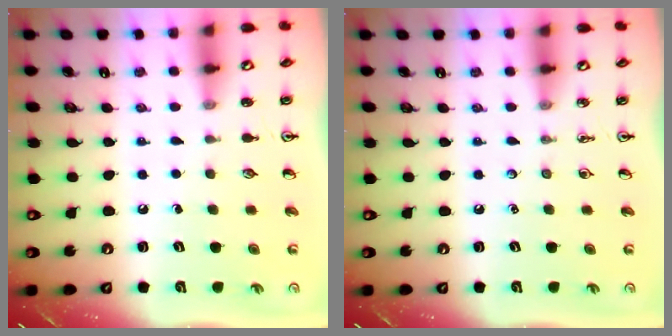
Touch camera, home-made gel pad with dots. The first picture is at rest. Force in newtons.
{"total": 0.0}